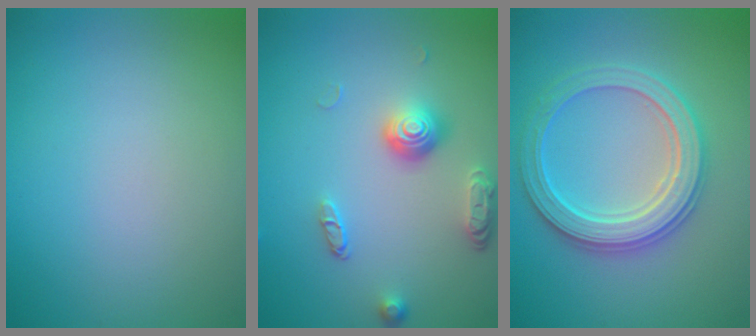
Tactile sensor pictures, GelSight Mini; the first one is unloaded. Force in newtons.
{"total": 3.7, "press": 2.8, "slide": 2.5}
{"total": 5.5, "press": 5.4, "slide": 1.0}